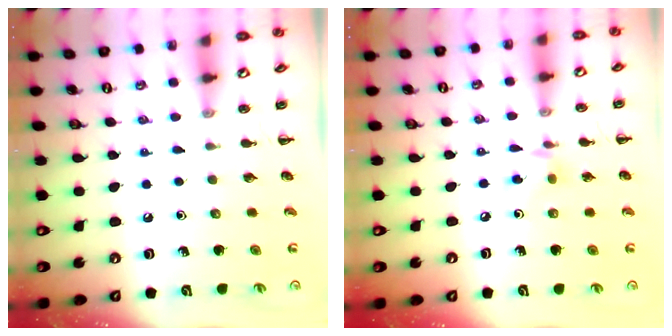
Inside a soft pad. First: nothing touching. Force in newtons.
{"total": 5.9, "press": 5.7, "slide": 1.5}